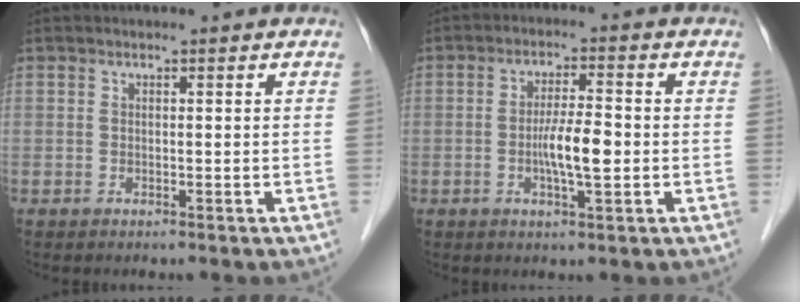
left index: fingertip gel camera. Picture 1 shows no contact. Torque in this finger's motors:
{"motor_torque": [1.00, 0.68, 0.20, 0.06]}